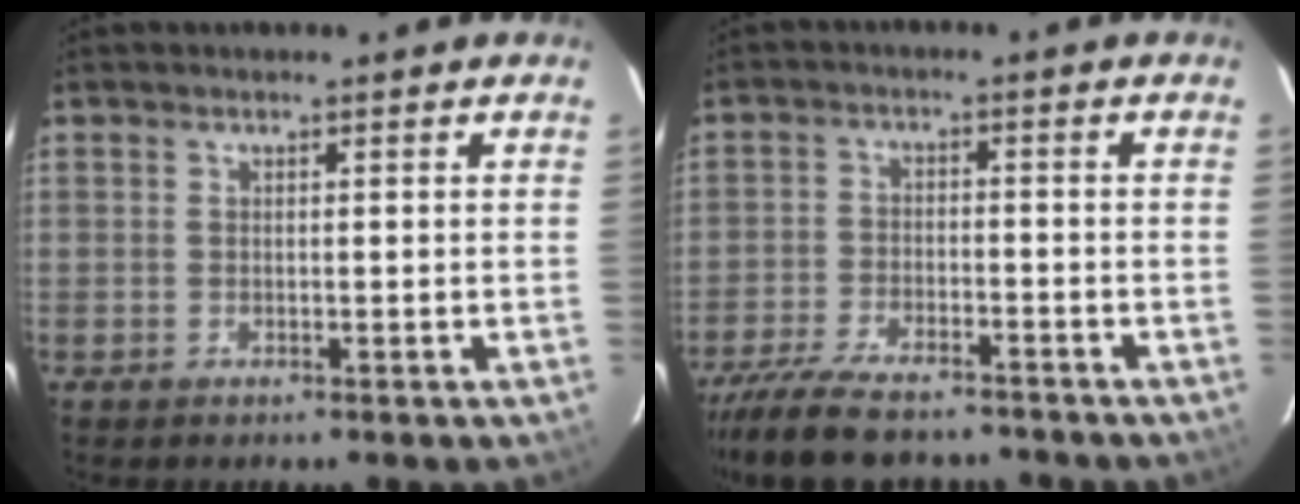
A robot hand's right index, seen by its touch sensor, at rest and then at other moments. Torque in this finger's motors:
{"motor_torque": [1.18, -0.96, 0.54, 0.12]}